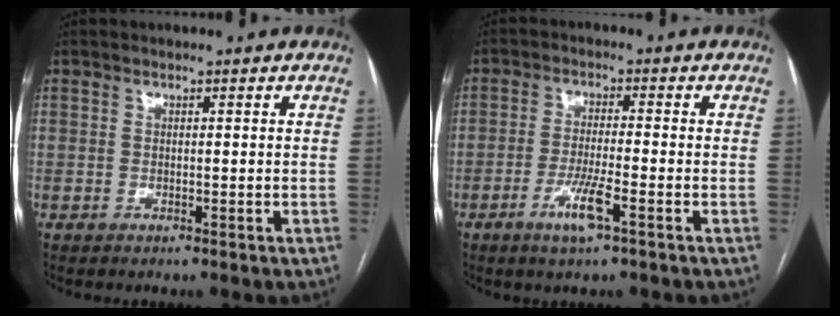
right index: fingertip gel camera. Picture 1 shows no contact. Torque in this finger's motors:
{"motor_torque": [0.82, -0.47, 0.17, 0.09]}